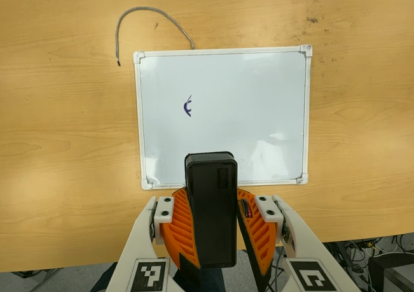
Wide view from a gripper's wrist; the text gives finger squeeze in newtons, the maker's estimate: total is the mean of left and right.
{"total": 10.4, "left": 10.5, "right": 10.3}